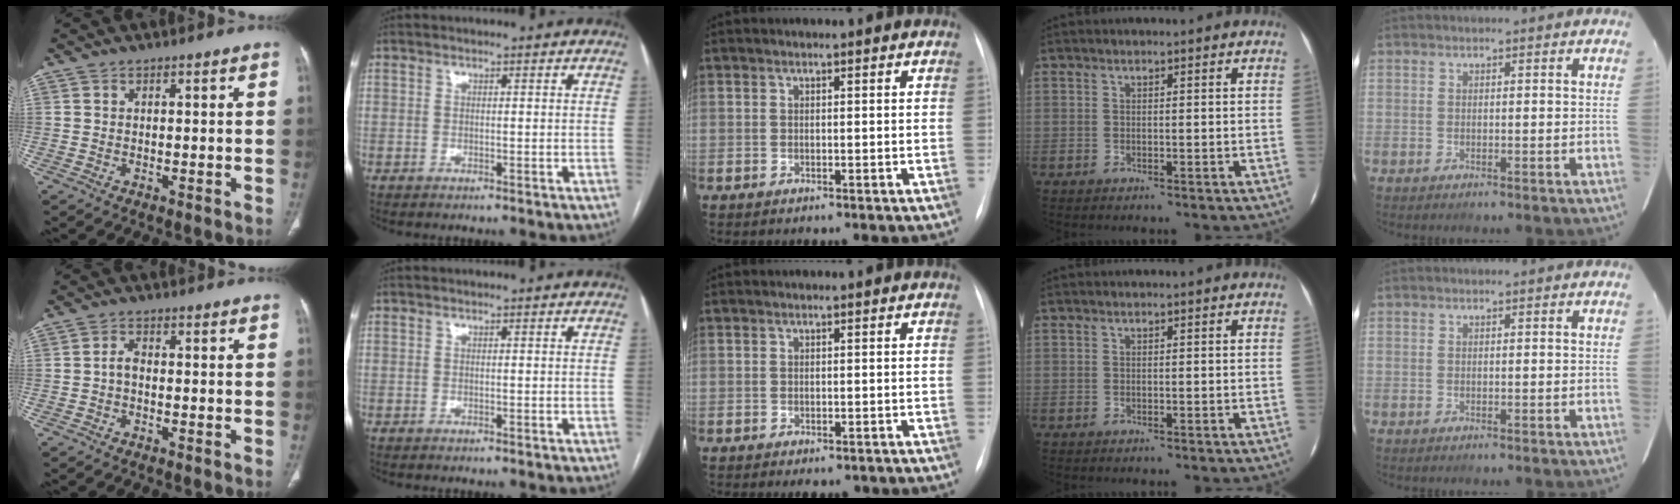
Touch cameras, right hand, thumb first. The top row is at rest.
{"thumb": {"total": 1.9, "force": [-0.5, 1.1, 1.5], "torque": [-0.027, 0.008, -0.014]}, "middle": {"total": 2.3, "force": [-1.6, 1.2, 1.2], "torque": [-0.009, -0.002, -0.013]}}